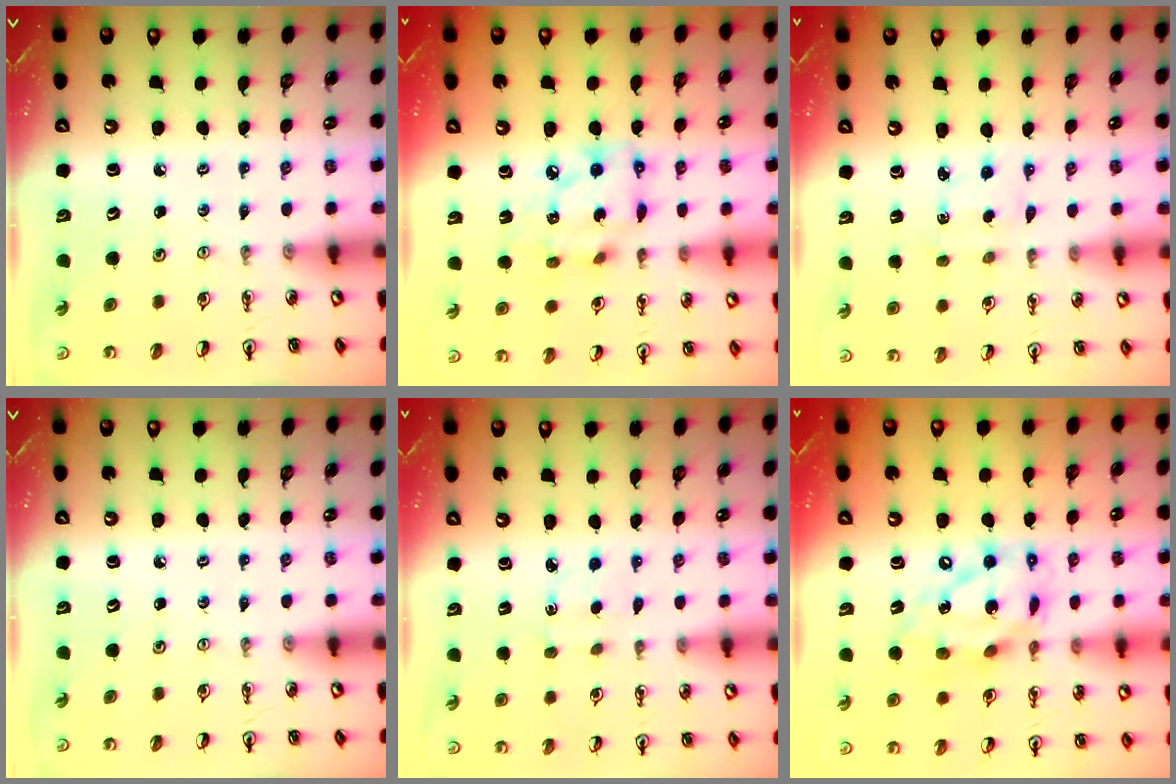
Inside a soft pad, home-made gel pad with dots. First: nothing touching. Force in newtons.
{"total": 12.8, "press": 12.8, "slide": 0.9}
{"total": 1.8, "press": 1.7, "slide": 0.5}
{"total": 0.0}
{"total": 1.7, "press": 1.6, "slide": 0.4}
{"total": 16.0, "press": 16.0, "slide": 1.2}